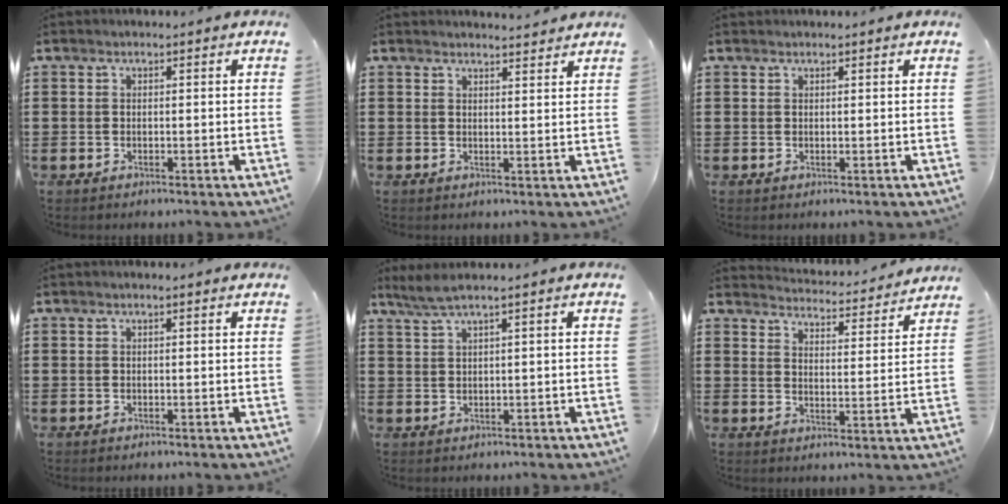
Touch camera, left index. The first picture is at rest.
{"total": 2.3, "force": [2.3, -0.1, 0.2], "torque": [-0.009, -0.004, 0.045]}
{"total": 0.7, "force": [0.7, 0.2, 0.0], "torque": [-0.002, 0.000, 0.014]}
{"total": 0.6, "force": [0.3, 0.0, 0.4], "torque": [-0.008, 0.000, 0.007]}
{"total": 2.4, "force": [1.5, -0.2, 1.9], "torque": [-0.038, 0.000, 0.027]}
{"total": 3.9, "force": [3.9, -0.3, 0.0], "torque": [-0.015, -0.037, 0.061]}